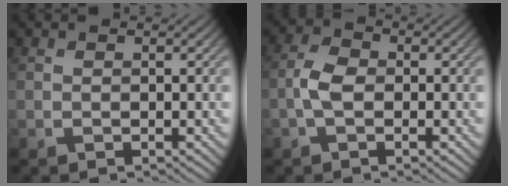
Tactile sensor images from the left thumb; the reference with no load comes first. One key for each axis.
{"total": 3.2, "fx": -0.9, "fy": 1.8, "fz": 2.6, "tx": -0.057, "ty": 0.008, "tz": -0.026}